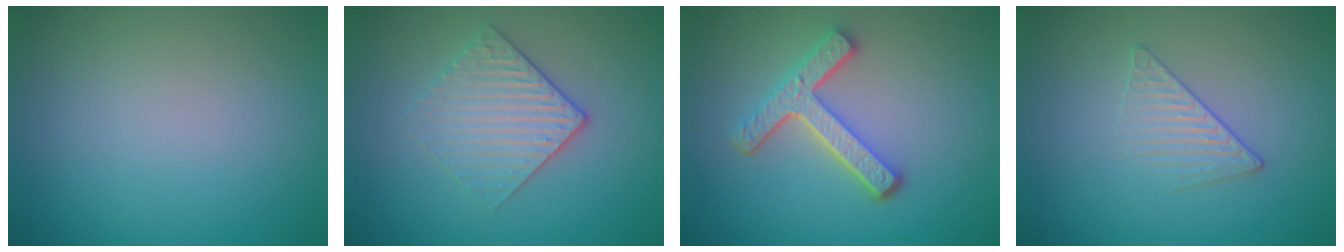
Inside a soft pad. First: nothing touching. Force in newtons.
{"total": 3.2, "press": 2.9, "slide": 1.4}
{"total": 4.5, "press": 3.4, "slide": 2.9}
{"total": 1.6, "press": 1.0, "slide": 1.2}